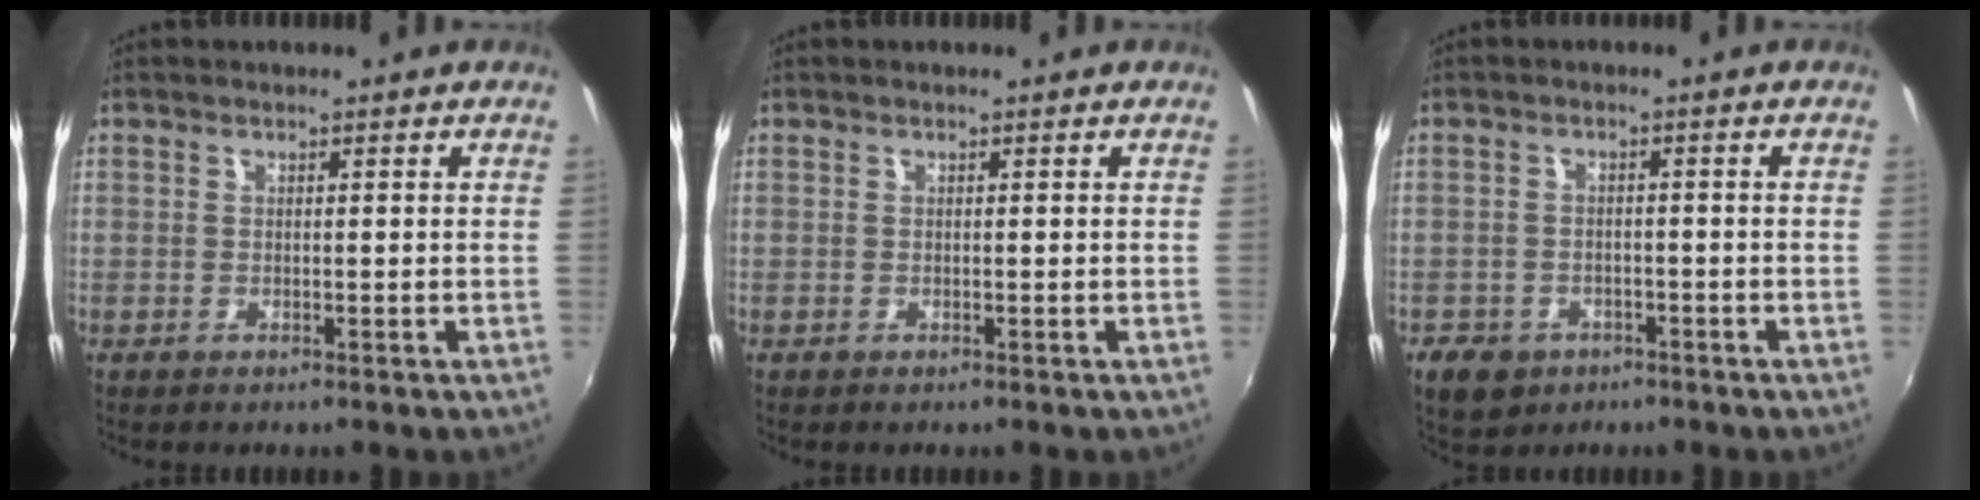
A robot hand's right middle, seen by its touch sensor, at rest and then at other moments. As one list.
[{"total": 0.0}, {"total": 6.3, "force": [-3.7, 4.6, 2.4], "torque": [-0.065, -0.004, -0.052]}]